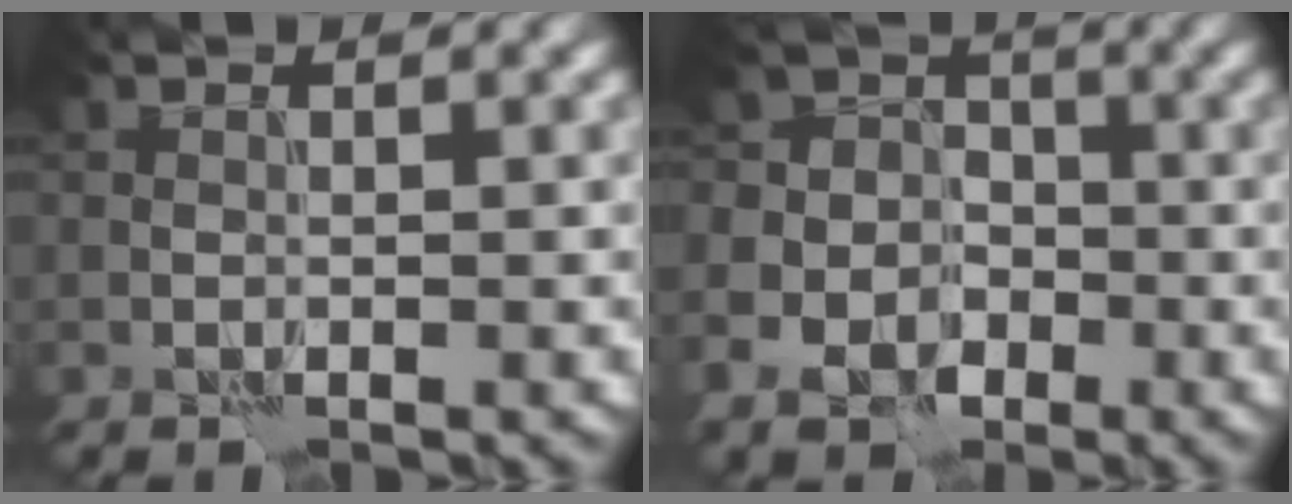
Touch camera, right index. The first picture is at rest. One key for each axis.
{"total": 10.0, "fx": -5.2, "fy": 8.1, "fz": 2.7, "tx": -0.044, "ty": -0.030, "tz": -0.104}